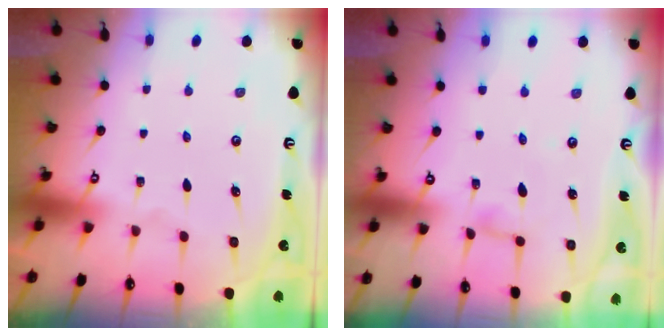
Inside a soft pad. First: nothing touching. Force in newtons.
{"total": 3.6, "press": 3.6, "slide": 0.4}